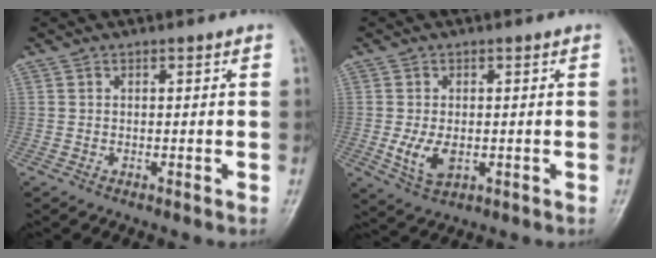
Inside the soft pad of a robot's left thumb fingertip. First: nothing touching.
{"total": 5.5, "force": [-0.8, 3.3, 4.3], "torque": [-0.081, -0.009, -0.009]}